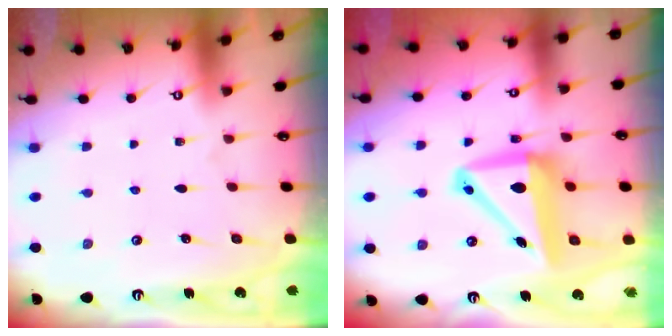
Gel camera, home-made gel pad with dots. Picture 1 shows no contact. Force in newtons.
{"total": 11.9, "press": 11.7, "slide": 2.3}